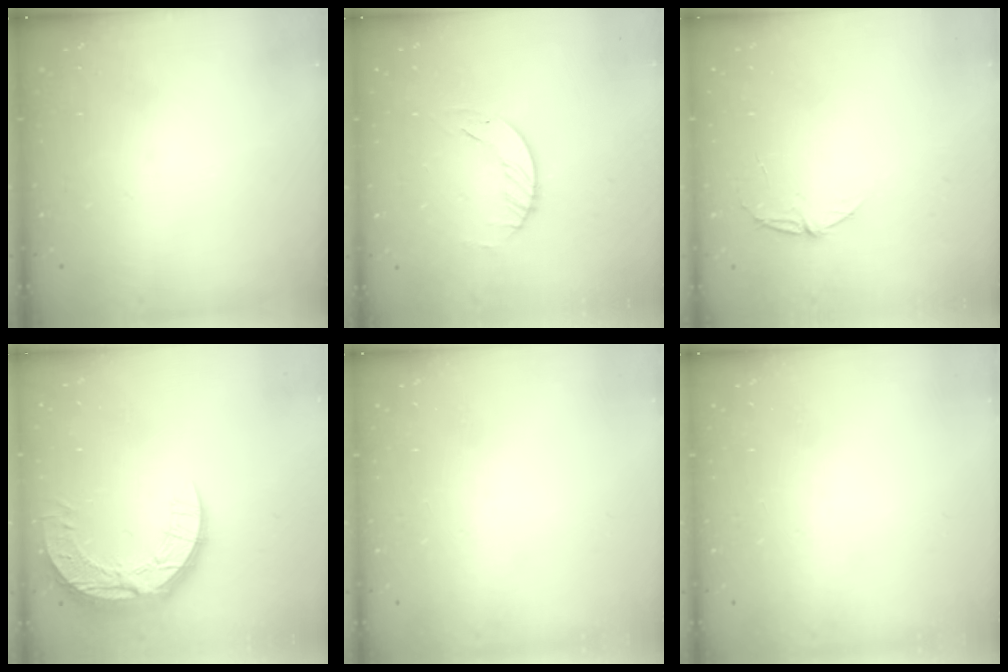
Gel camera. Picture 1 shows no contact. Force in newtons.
{"total": 2.3, "press": 2.3, "slide": 0.3}
{"total": 4.9, "press": 4.9, "slide": 0.6}
{"total": 12.9, "press": 12.9, "slide": 1.1}
{"total": 0.0}
{"total": 0.0}